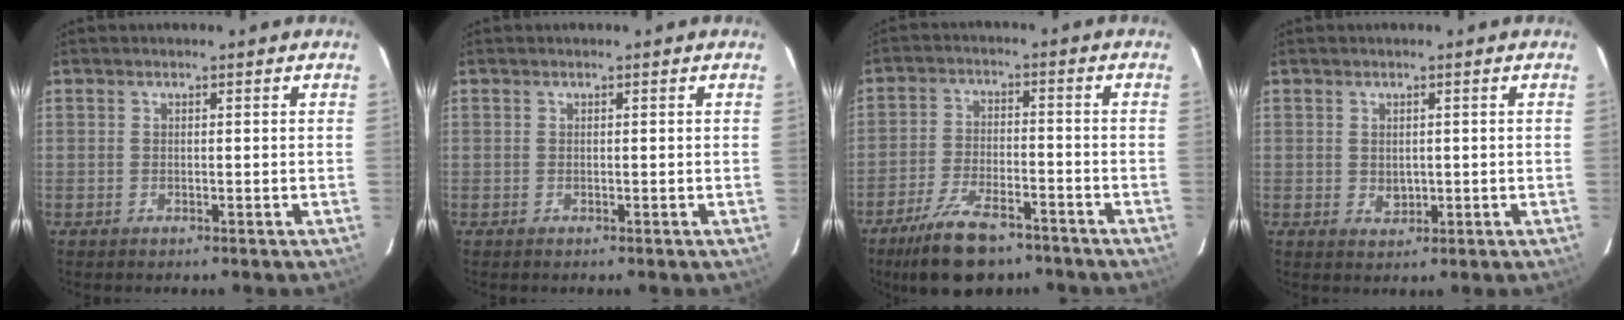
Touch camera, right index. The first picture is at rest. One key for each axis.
{"total": 0.0}
{"total": 12.8, "fx": -9.5, "fy": 5.1, "fz": 6.9, "tx": -0.152, "ty": -0.010, "tz": -0.161}
{"total": 2.1, "fx": 0.1, "fy": 1.8, "fz": 1.2, "tx": -0.016, "ty": 0.000, "tz": 0.006}